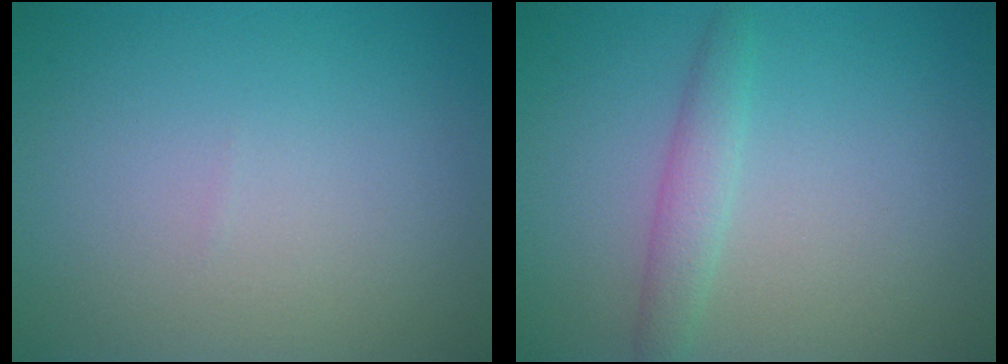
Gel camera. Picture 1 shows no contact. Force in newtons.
{"total": 2.0, "press": 2.0, "slide": 0.0}